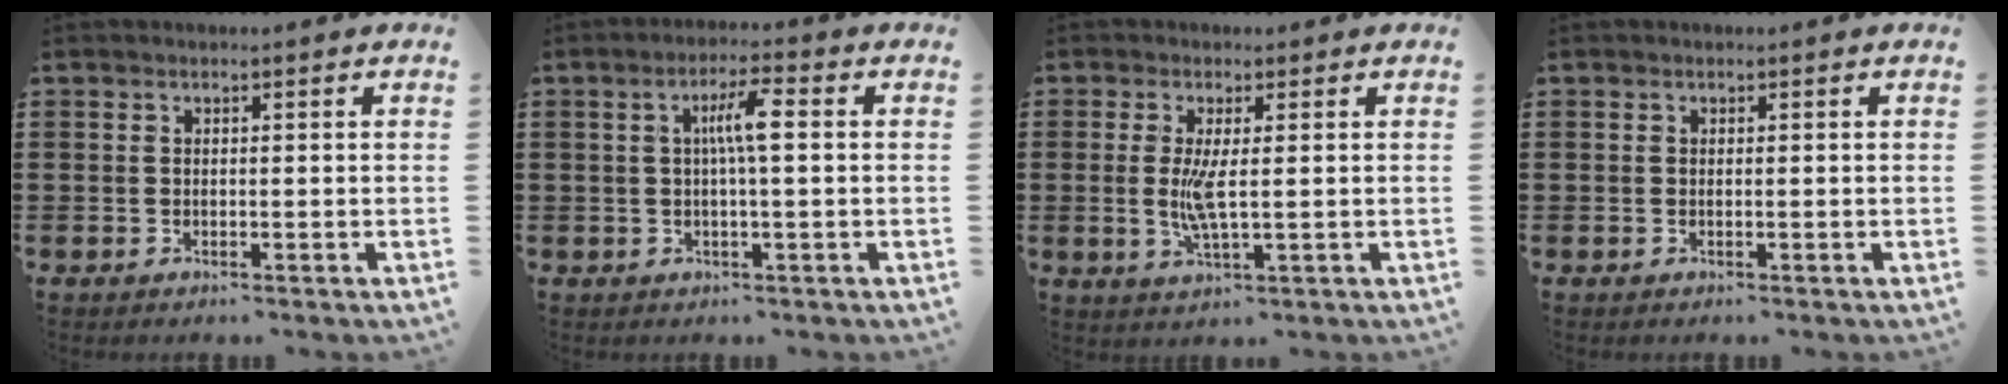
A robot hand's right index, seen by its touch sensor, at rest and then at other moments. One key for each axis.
{"total": 4.8, "fx": 0.4, "fy": 0.6, "fz": 4.8, "tx": -0.089, "ty": 0.004, "tz": 0.002}
{"total": 4.5, "fx": 0.2, "fy": 0.7, "fz": 4.5, "tx": -0.096, "ty": -0.009, "tz": -0.003}
{"total": 0.0}